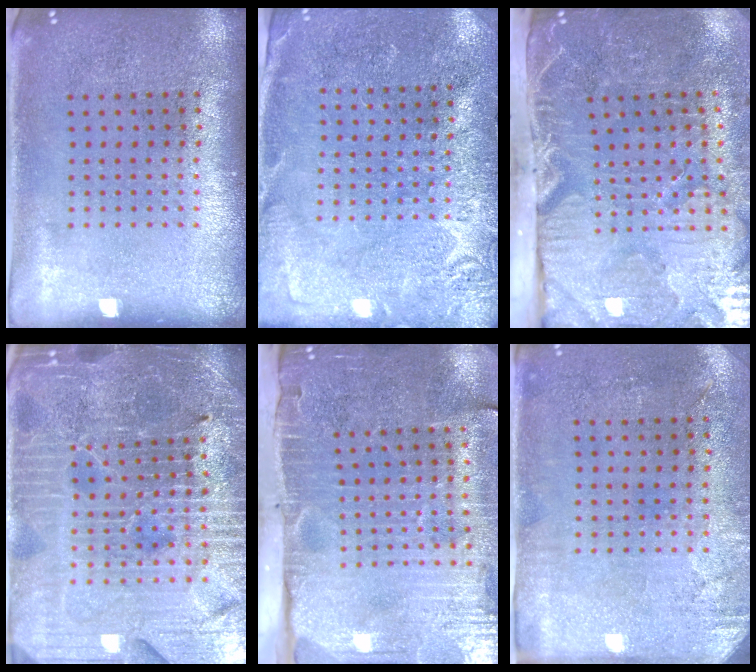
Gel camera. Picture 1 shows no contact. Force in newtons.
{"total": 2.7, "press": 2.7, "slide": 0.4}
{"total": 5.1, "press": 4.3, "slide": 2.7}
{"total": 5.5, "press": 5.1, "slide": 2.0}
{"total": 4.7, "press": 3.9, "slide": 2.6}
{"total": 2.9, "press": 2.4, "slide": 1.7}